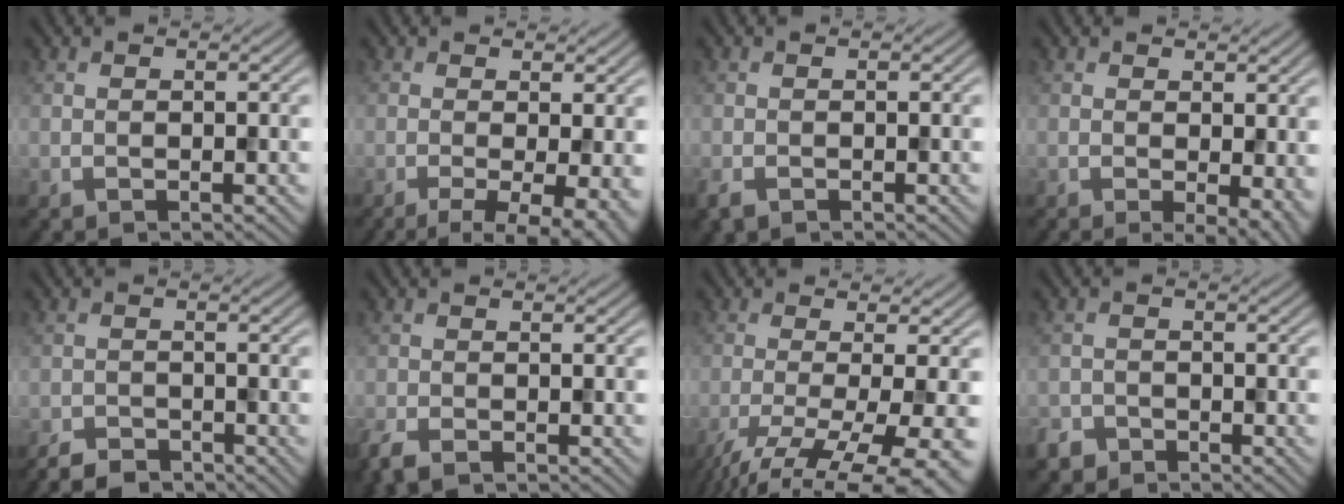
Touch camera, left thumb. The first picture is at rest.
{"total": 6.8, "force": [-2.5, 1.8, 6.1], "torque": [-0.092, -0.007, -0.037]}
{"total": 1.8, "force": [-1.4, 0.7, 0.9], "torque": [-0.023, -0.008, -0.027]}
{"total": 4.4, "force": [-0.2, 1.4, 4.1], "torque": [-0.060, -0.008, 0.001]}
{"total": 3.3, "force": [-3.0, 0.9, 1.0], "torque": [-0.019, -0.004, -0.058]}
{"total": 3.0, "force": [-2.4, 0.8, 1.6], "torque": [-0.037, -0.013, -0.051]}
{"total": 12.7, "force": [-6.9, 3.1, 10.2], "torque": [-0.182, -0.025, -0.092]}
{"total": 2.2, "force": [-1.9, 1.1, 0.2], "torque": [-0.003, -0.002, -0.047]}